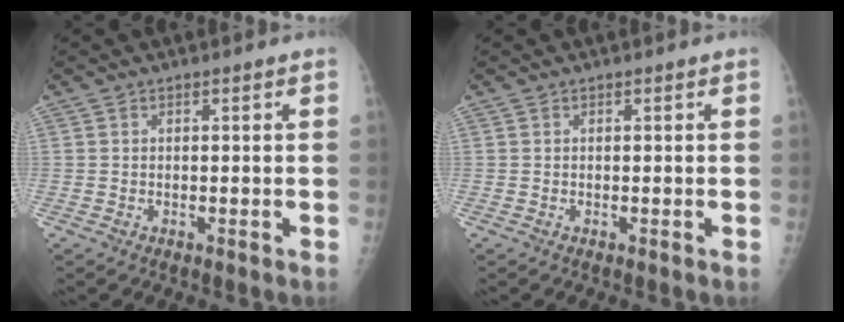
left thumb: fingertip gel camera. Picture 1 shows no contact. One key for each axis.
{"total": 0.0}